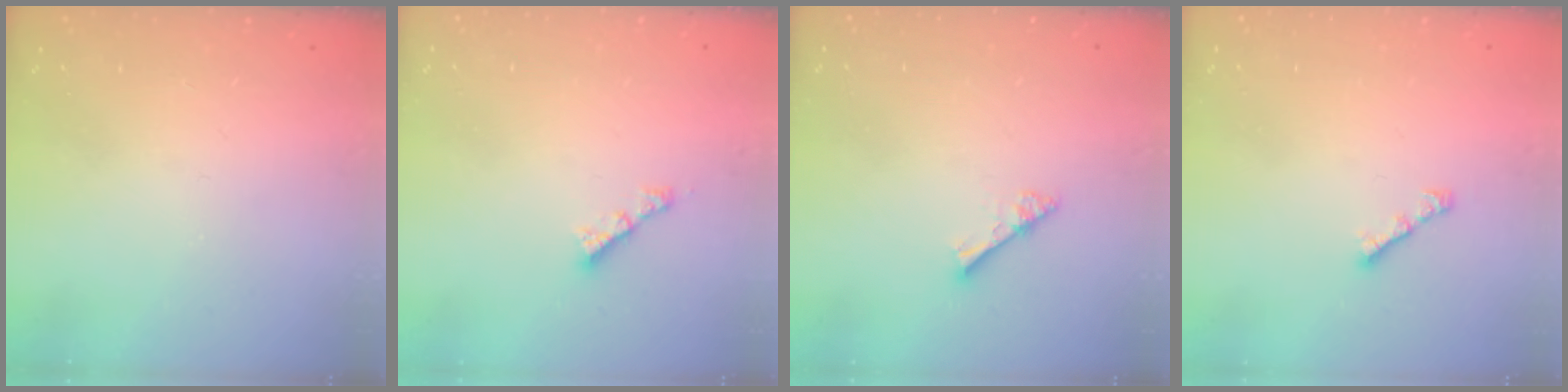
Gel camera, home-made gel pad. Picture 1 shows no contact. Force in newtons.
{"total": 2.4, "press": 2.4, "slide": 0.3}
{"total": 2.8, "press": 2.8, "slide": 0.3}
{"total": 2.6, "press": 2.5, "slide": 0.7}